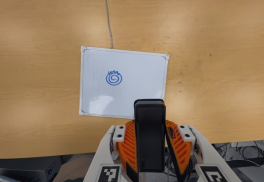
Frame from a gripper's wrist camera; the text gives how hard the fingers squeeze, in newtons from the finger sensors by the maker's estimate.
{"total": 6.5, "left": 5.1, "right": 7.9}